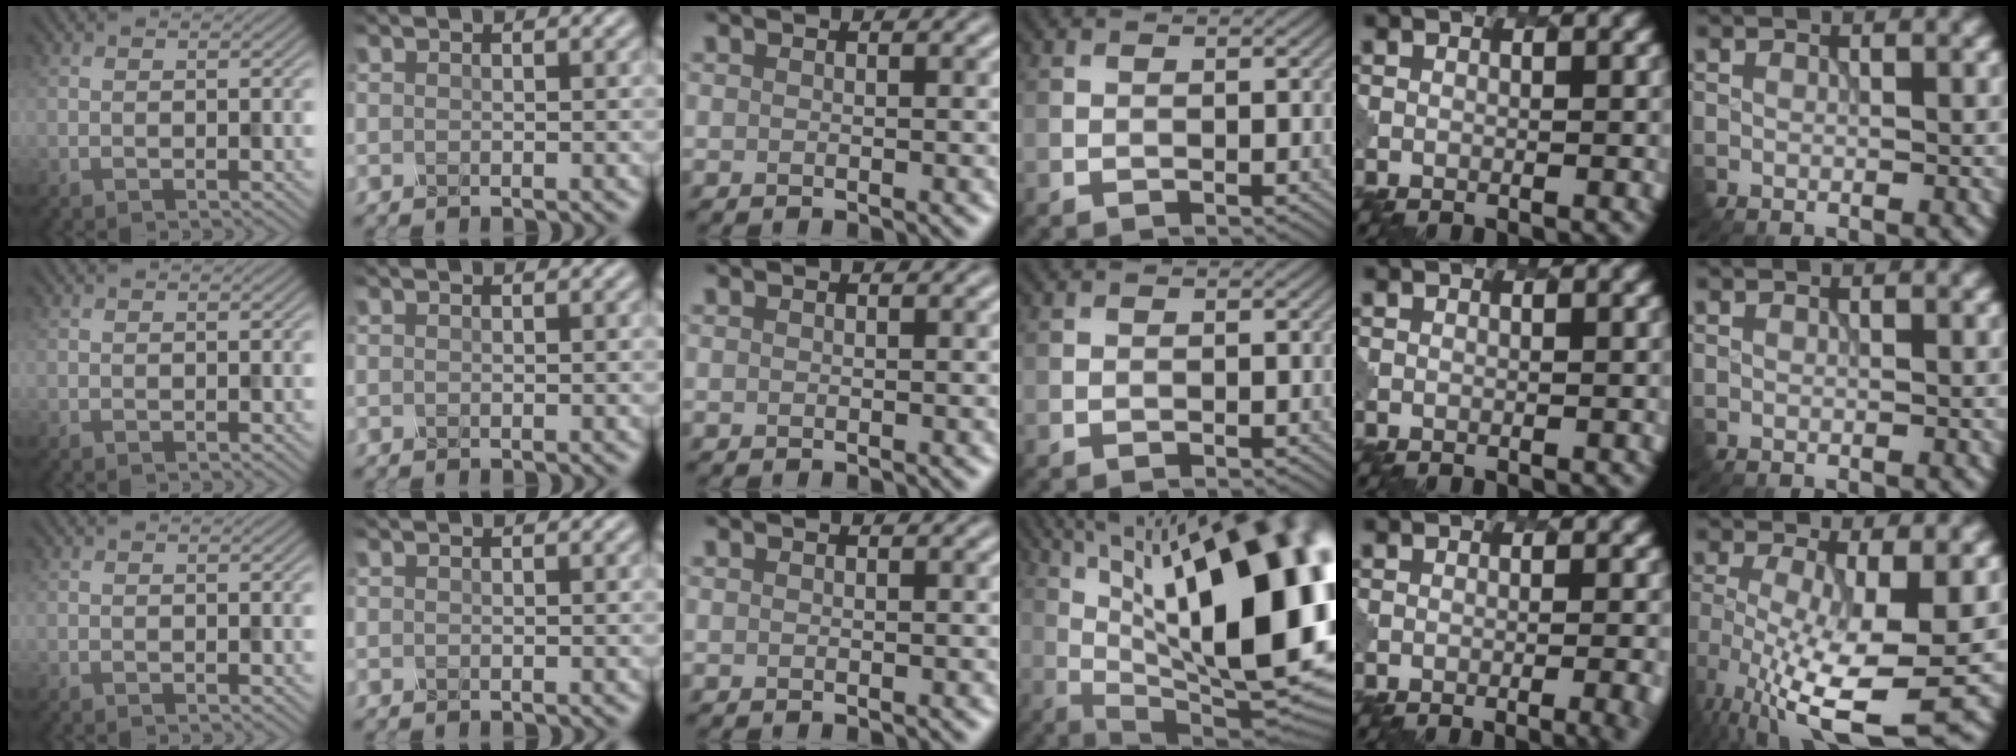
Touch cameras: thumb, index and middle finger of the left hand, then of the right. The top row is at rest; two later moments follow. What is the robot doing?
{"motion": "dispense", "object": "syringe"}